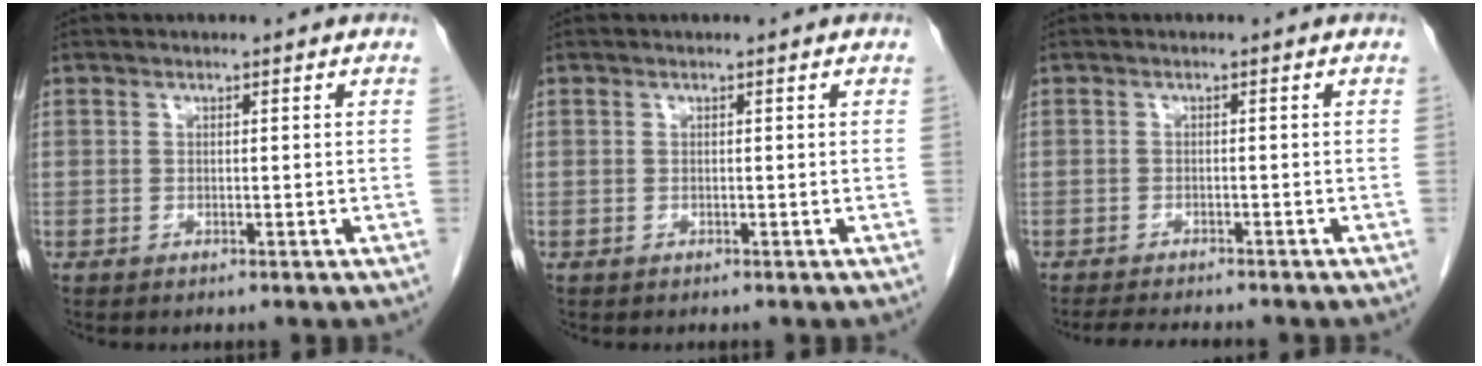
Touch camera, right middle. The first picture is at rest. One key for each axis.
{"total": 0.0}
{"total": 5.8, "fx": -5.2, "fy": 0.9, "fz": 2.4, "tx": -0.034, "ty": -0.010, "tz": -0.075}